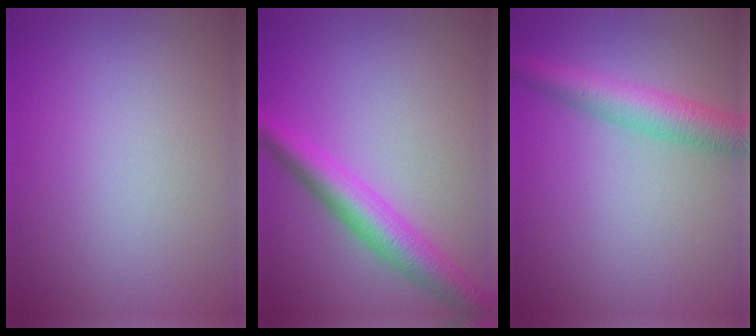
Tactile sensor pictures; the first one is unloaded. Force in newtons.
{"total": 4.8, "press": 4.8, "slide": 0.1}
{"total": 4.2, "press": 4.2, "slide": 0.1}